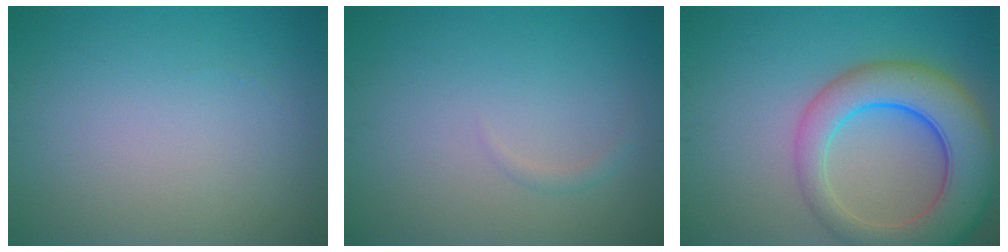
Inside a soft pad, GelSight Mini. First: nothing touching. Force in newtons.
{"total": 0.7, "press": 0.7, "slide": 0.1}
{"total": 8.8, "press": 8.7, "slide": 0.5}